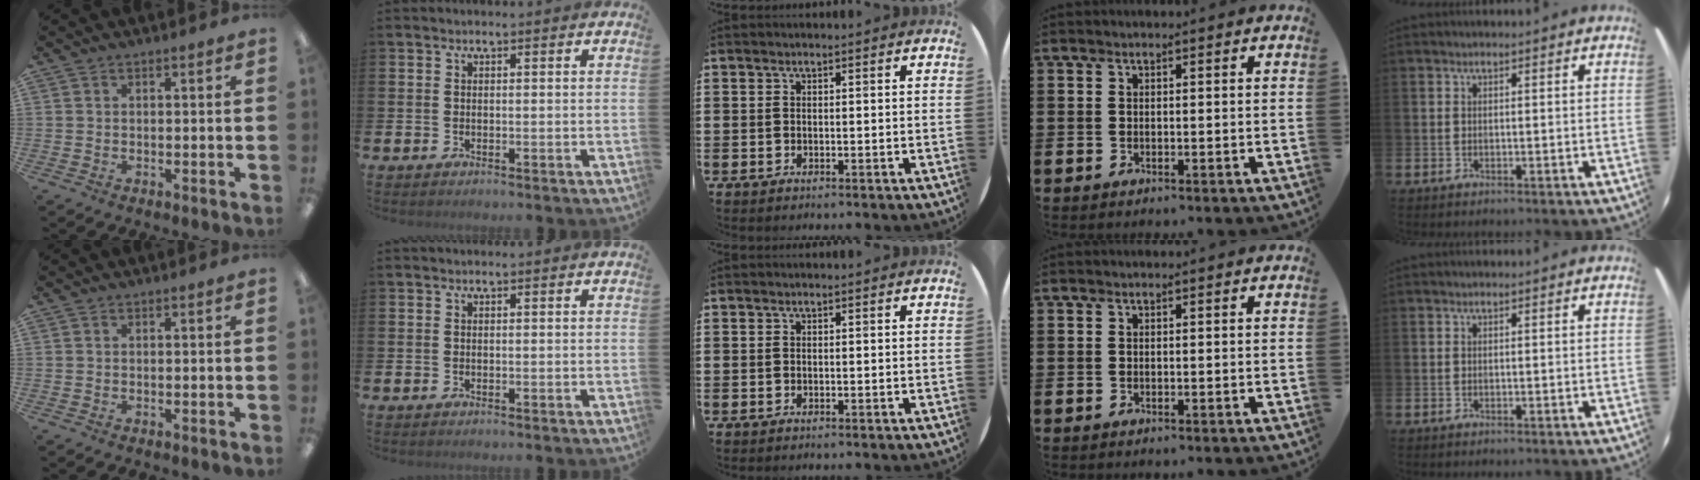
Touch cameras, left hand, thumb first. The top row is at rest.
{}